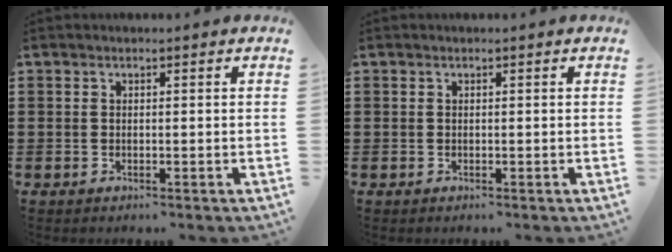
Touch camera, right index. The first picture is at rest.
{"total": 0.0}